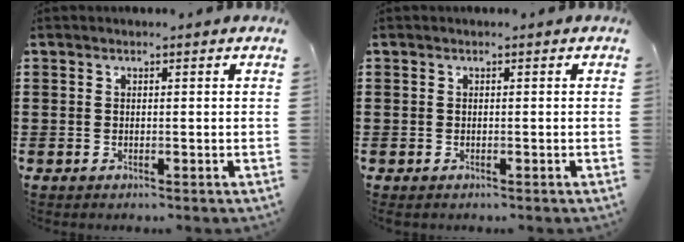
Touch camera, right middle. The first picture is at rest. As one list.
[{"total": 0.0}]